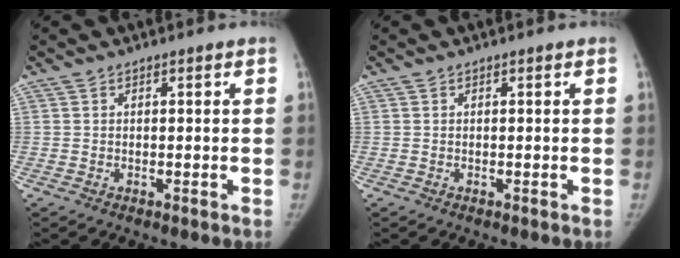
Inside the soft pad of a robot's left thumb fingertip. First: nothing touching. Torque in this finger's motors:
{"motor_torque": [-0.03, 0.03, 0.16, -0.23, 0.09]}